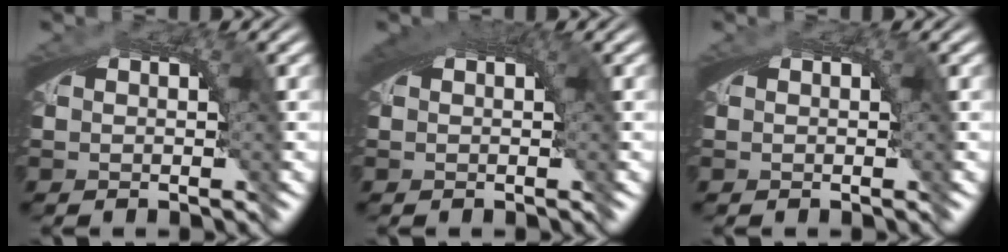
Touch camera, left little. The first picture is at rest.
{"total": 1.5, "force": [0.7, 0.2, 1.4], "torque": [-0.017, 0.007, 0.011]}
{"total": 0.0}